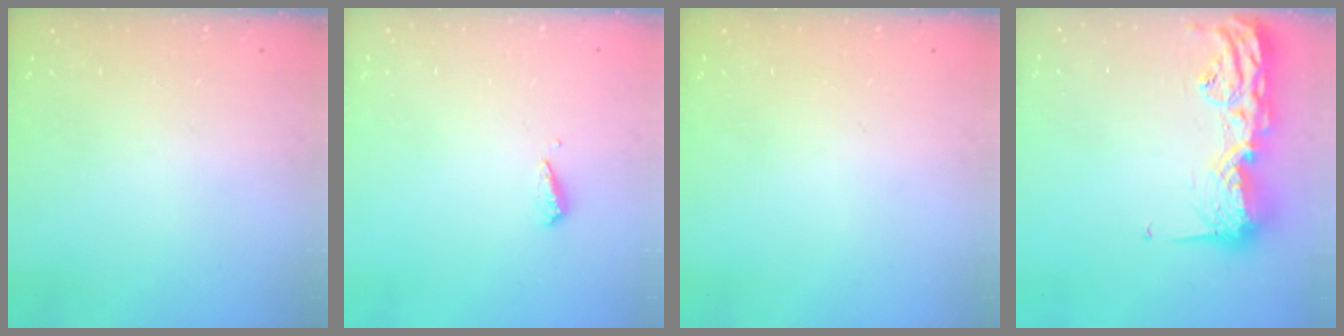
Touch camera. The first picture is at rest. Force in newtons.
{"total": 3.1, "press": 3.1, "slide": 0.3}
{"total": 0.0}
{"total": 17.7, "press": 17.6, "slide": 0.9}